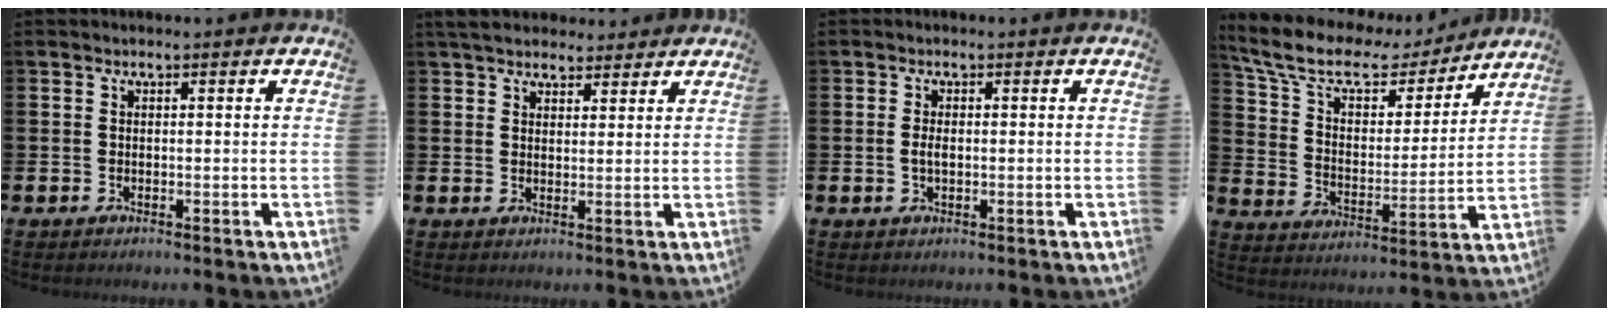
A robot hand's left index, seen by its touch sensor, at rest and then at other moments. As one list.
[{"total": 4.8, "force": [4.4, 1.6, 0.8], "torque": [-0.028, -0.012, 0.083]}, {"total": 1.6, "force": [0.0, 0.8, 1.4], "torque": [-0.027, 0.004, -0.002]}, {"total": 10.3, "force": [8.3, 4.3, 4.3], "torque": [-0.120, -0.047, 0.143]}]